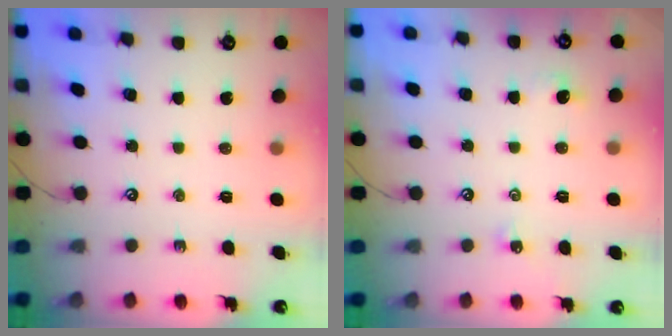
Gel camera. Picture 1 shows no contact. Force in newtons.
{"total": 1.4, "press": 1.3, "slide": 0.4}